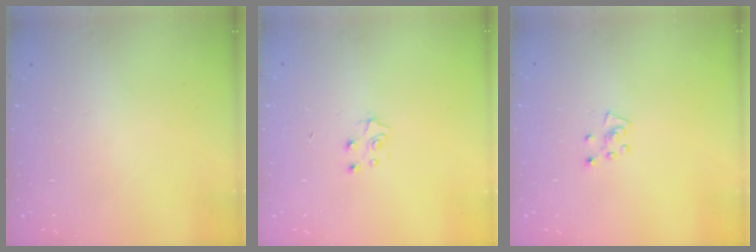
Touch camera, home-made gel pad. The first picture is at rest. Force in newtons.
{"total": 5.1, "press": 5.1, "slide": 0.5}
{"total": 5.0, "press": 4.9, "slide": 0.4}